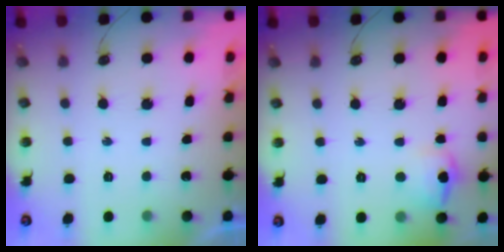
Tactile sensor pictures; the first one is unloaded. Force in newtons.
{"total": 8.7, "press": 8.6, "slide": 1.4}